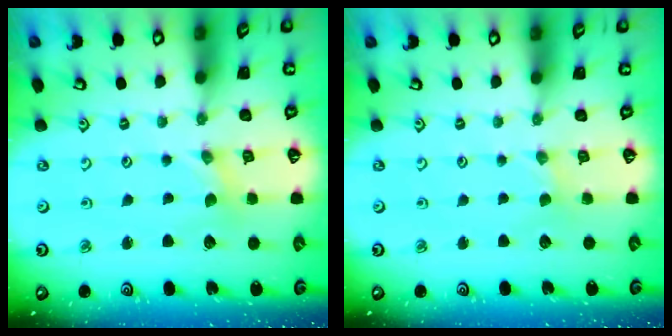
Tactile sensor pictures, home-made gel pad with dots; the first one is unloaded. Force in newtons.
{"total": 0.0}